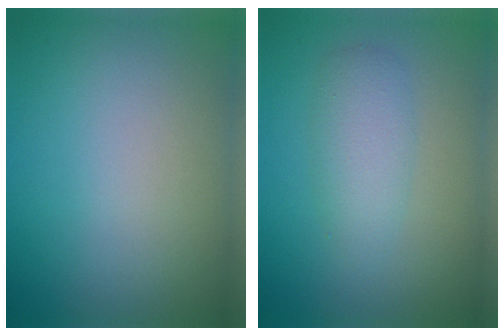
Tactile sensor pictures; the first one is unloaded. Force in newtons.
{"total": 2.9, "press": 2.9, "slide": 0.1}